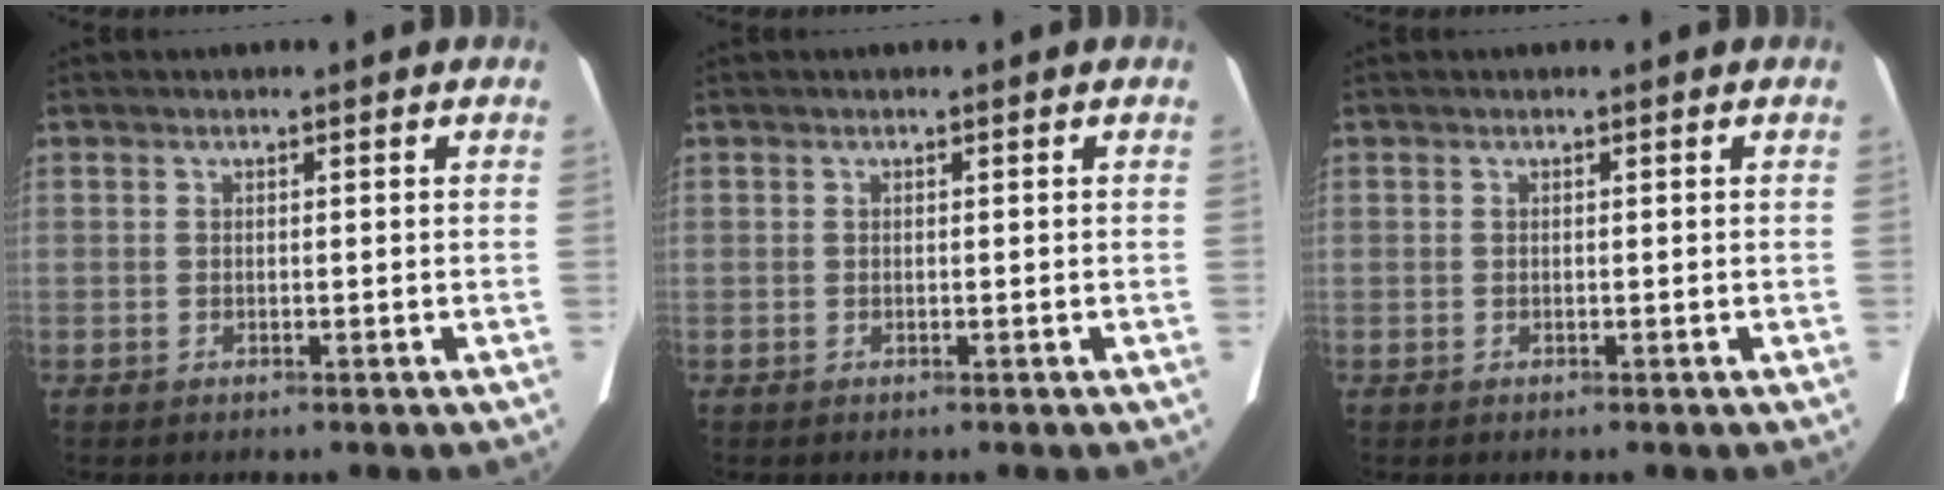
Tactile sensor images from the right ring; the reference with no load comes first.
{"total": 0.0}
{"total": 0.0}